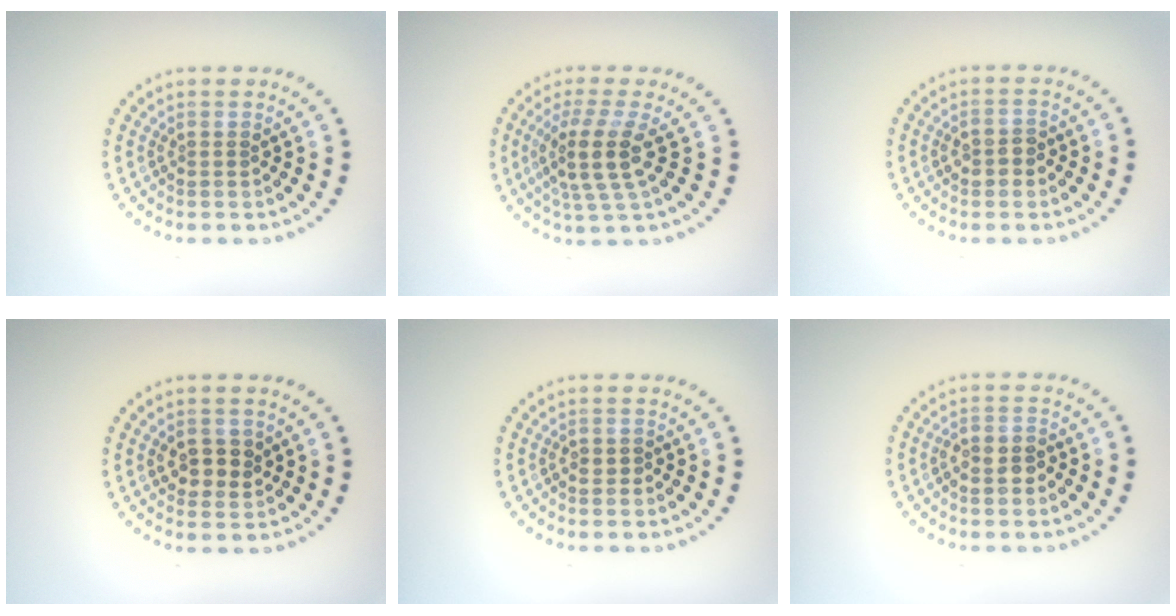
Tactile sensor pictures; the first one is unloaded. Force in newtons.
{"total": 4.2, "press": 3.3, "slide": 2.6}
{"total": 1.6, "press": 1.6, "slide": 0.2}
{"total": 2.5, "press": 2.4, "slide": 0.6}
{"total": 0.7, "press": 0.6, "slide": 0.4}
{"total": 2.2, "press": 2.0, "slide": 0.9}